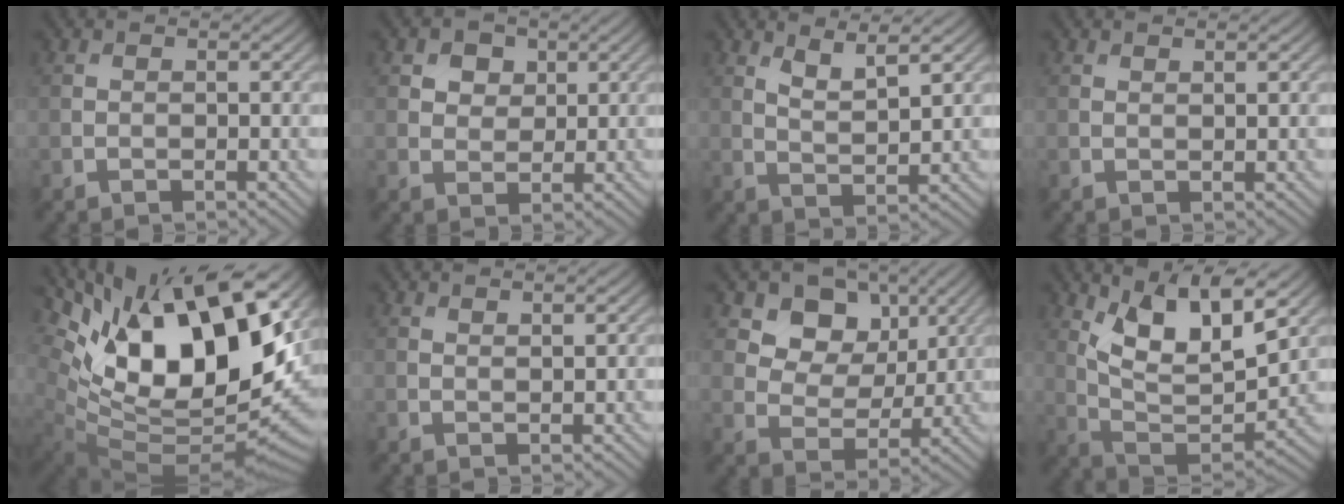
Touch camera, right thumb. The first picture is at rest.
{"total": 3.8, "force": [1.9, 2.8, 1.7], "torque": [-0.036, -0.007, 0.033]}
{"total": 3.9, "force": [2.7, 0.7, 2.8], "torque": [-0.057, -0.005, 0.058]}
{"total": 0.8, "force": [0.6, 0.0, 0.6], "torque": [-0.009, 0.002, 0.011]}
{"total": 19.1, "force": [4.7, 9.6, 15.9], "torque": [-0.270, -0.009, 0.095]}
{"total": 1.1, "force": [0.8, 0.1, 0.8], "torque": [-0.015, 0.001, 0.015]}
{"total": 8.9, "force": [4.4, 6.4, 4.2], "torque": [-0.079, -0.018, 0.082]}
{"total": 12.2, "force": [6.2, 4.7, 9.4], "torque": [-0.195, -0.002, 0.118]}